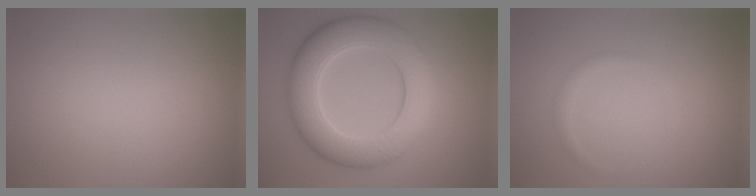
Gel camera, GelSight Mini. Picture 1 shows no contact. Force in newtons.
{"total": 9.2, "press": 9.2, "slide": 0.3}
{"total": 0.9, "press": 0.9, "slide": 0.1}